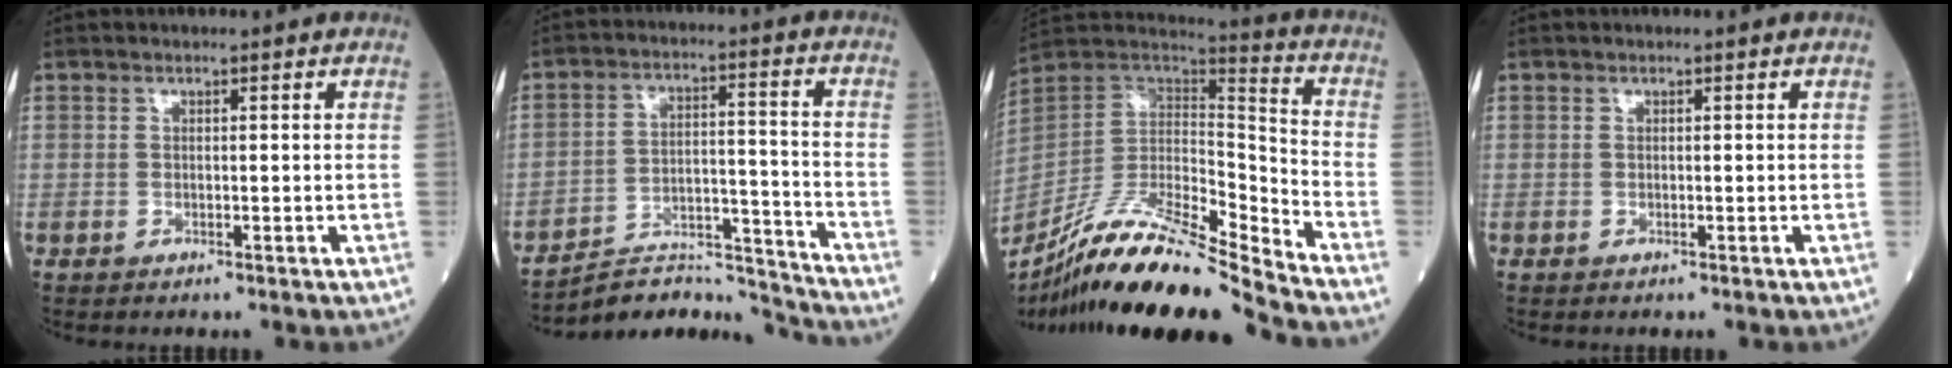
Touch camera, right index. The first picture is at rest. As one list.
[{"total": 6.3, "force": [-6.2, -0.1, -1.4], "torque": [0.023, 0.015, -0.099]}, {"total": 20.5, "force": [-17.4, 0.6, 10.9], "torque": [-0.226, 0.000, -0.324]}, {"total": 0.0}]